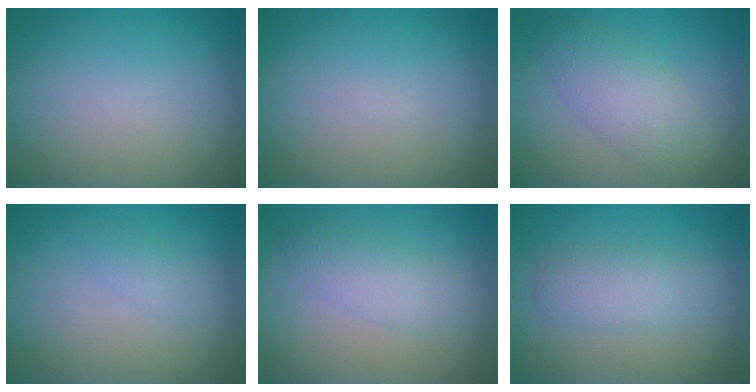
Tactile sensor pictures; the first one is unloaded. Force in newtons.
{"total": 0.0}
{"total": 4.4, "press": 4.4, "slide": 0.2}
{"total": 1.2, "press": 1.2, "slide": 0.0}
{"total": 3.0, "press": 3.0, "slide": 0.1}
{"total": 2.3, "press": 2.3, "slide": 0.2}